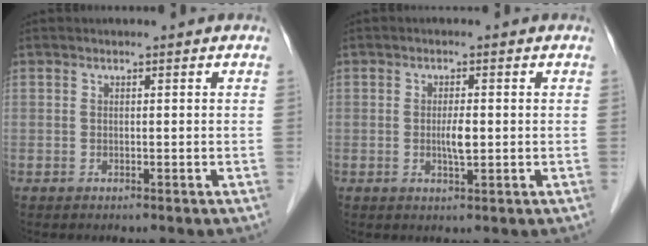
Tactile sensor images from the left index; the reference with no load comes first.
{"total": 2.6, "force": [-0.1, 0.4, 2.5], "torque": [-0.049, -0.002, -0.001]}